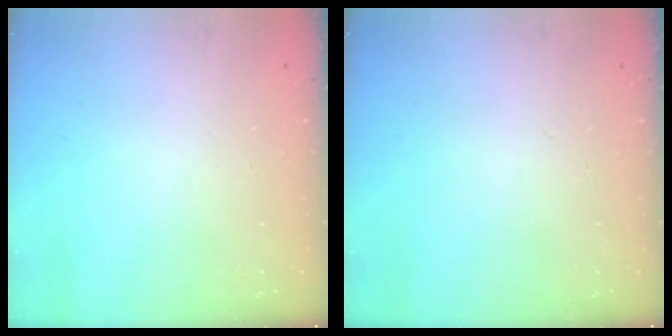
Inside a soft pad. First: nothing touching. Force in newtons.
{"total": 0.0}